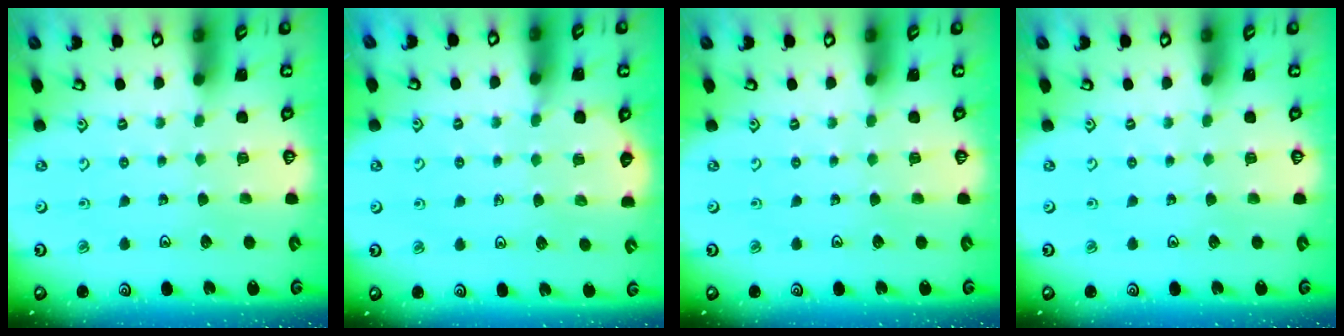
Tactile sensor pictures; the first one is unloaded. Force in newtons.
{"total": 4.5, "press": 4.5, "slide": 0.8}
{"total": 0.0}
{"total": 0.0}